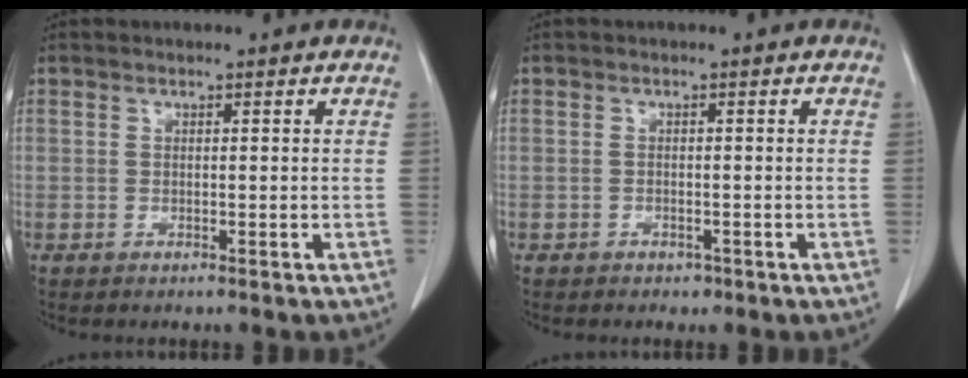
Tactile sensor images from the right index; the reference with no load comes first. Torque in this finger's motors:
{"motor_torque": [0.12, -0.10, 0.02, 0.01]}